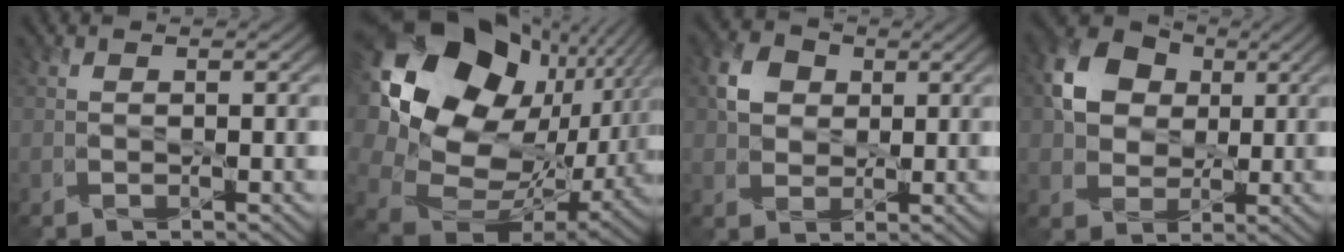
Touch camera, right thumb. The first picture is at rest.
{"total": 22.8, "force": [8.0, 16.9, 13.1], "torque": [-0.334, 0.011, 0.172]}
{"total": 4.2, "force": [1.4, 3.7, 1.6], "torque": [-0.038, 0.009, 0.026]}
{"total": 7.9, "force": [2.2, 6.5, 3.8], "torque": [-0.095, 0.011, 0.030]}